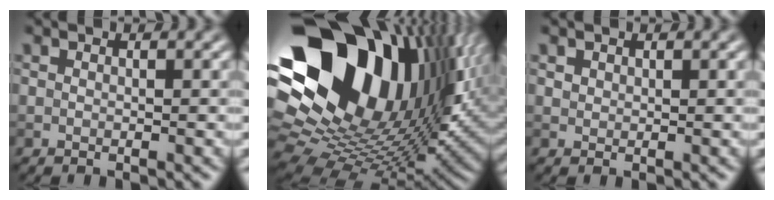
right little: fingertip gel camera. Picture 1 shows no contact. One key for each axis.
{"total": 21.1, "fx": 7.3, "fy": 13.9, "fz": 14.0, "tx": -0.264, "ty": 0.008, "tz": 0.144}
{"total": 0.8, "fx": 0.6, "fy": 0.5, "fz": 0.1, "tx": -0.002, "ty": -0.002, "tz": 0.013}